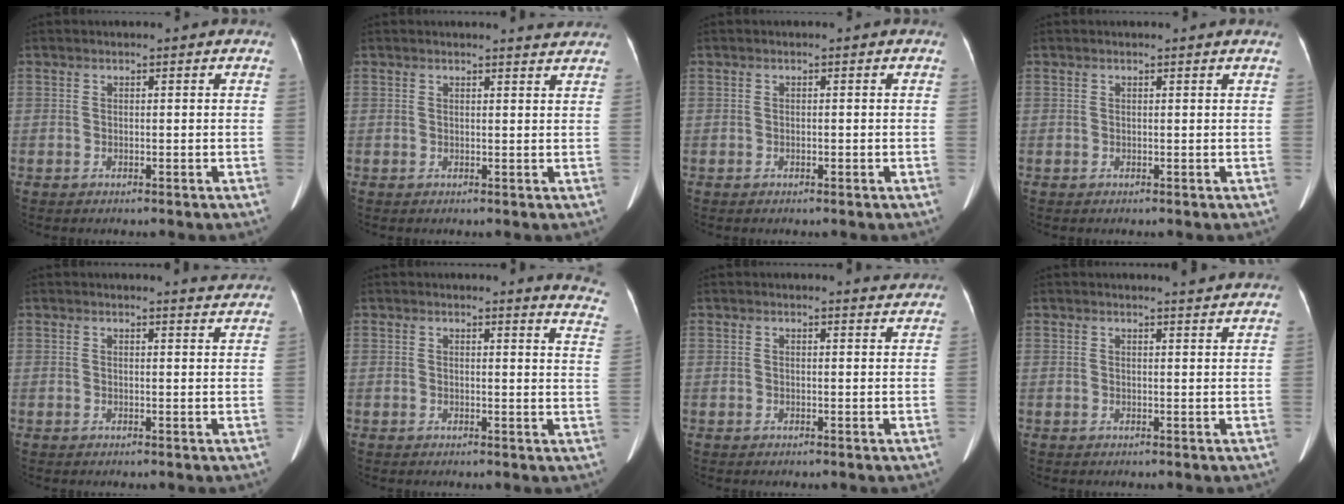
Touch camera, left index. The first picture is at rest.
{"total": 2.1, "force": [2.1, -0.2, 0.2], "torque": [-0.008, -0.008, 0.019]}
{"total": 0.8, "force": [-0.6, 0.3, 0.5], "torque": [-0.007, 0.000, -0.011]}
{"total": 0.5, "force": [0.5, 0.0, 0.2], "torque": [-0.008, -0.002, 0.006]}
{"total": 2.7, "force": [2.7, -0.2, 0.3], "torque": [-0.008, -0.008, 0.022]}
{"total": 7.4, "force": [7.3, -0.2, 1.4], "torque": [0.000, -0.071, 0.044]}
{"total": 1.6, "force": [1.6, -0.1, -0.1], "torque": [-0.008, -0.008, 0.015]}
{"total": 2.7, "force": [2.6, -0.5, 0.6], "torque": [-0.013, -0.007, 0.027]}